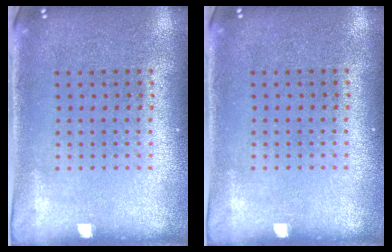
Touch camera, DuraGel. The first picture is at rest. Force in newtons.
{"total": 0.0}